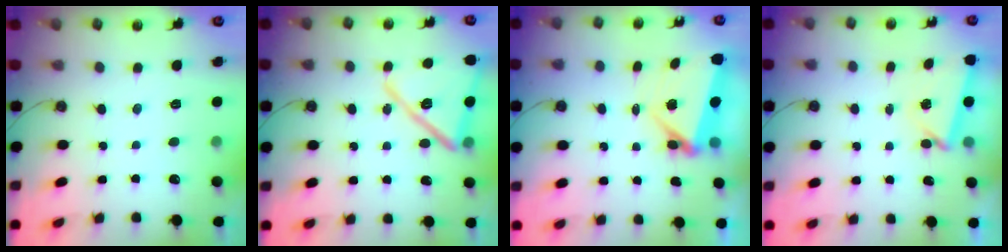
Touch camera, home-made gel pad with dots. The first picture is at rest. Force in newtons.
{"total": 17.8, "press": 17.8, "slide": 1.1}
{"total": 5.3, "press": 5.3, "slide": 0.9}
{"total": 3.9, "press": 3.5, "slide": 1.7}